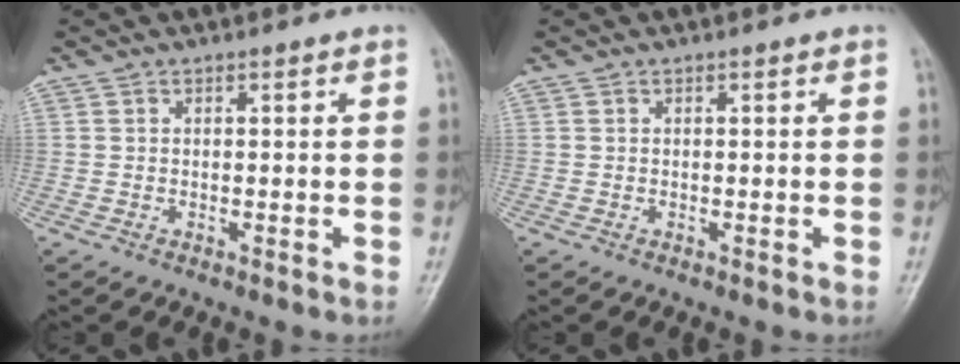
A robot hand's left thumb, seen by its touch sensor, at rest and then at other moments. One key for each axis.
{"total": 0.0}